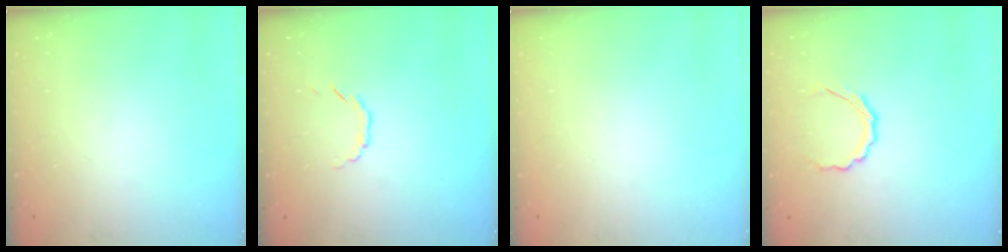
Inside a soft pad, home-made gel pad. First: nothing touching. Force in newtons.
{"total": 2.1, "press": 1.9, "slide": 0.7}
{"total": 0.0}
{"total": 5.1, "press": 4.9, "slide": 1.4}